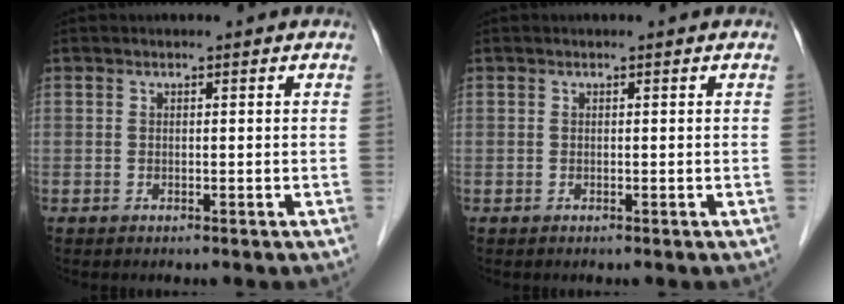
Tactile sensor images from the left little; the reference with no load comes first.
{"total": 0.0}